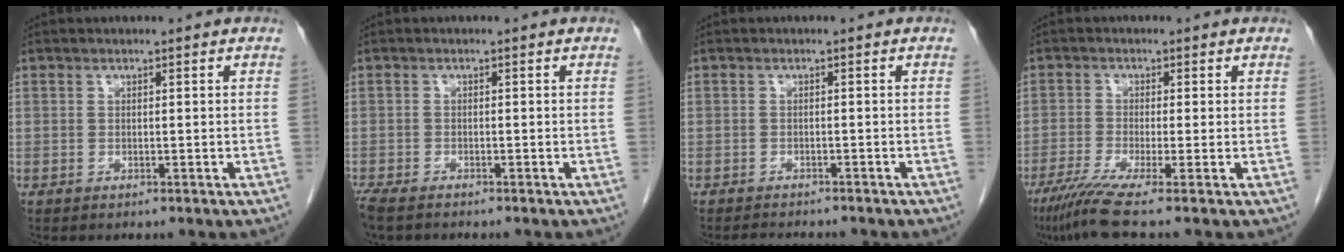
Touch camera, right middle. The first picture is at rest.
{"total": 3.9, "force": [-3.3, 0.9, 1.9], "torque": [-0.035, -0.011, -0.056]}
{"total": 4.6, "force": [-4.2, 0.9, 1.7], "torque": [-0.024, -0.006, -0.055]}
{"total": 6.8, "force": [-4.9, -1.3, 4.6], "torque": [-0.075, -0.024, -0.089]}